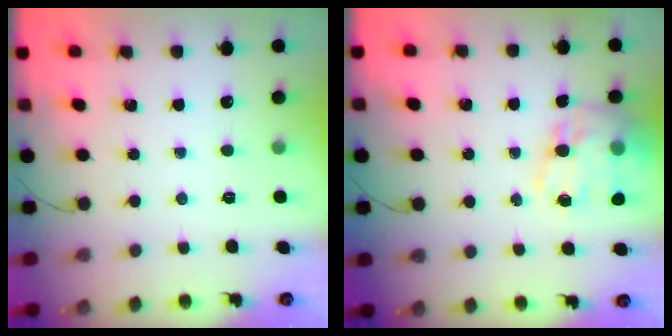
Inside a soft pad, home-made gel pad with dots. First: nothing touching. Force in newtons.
{"total": 17.3, "press": 16.9, "slide": 3.9}